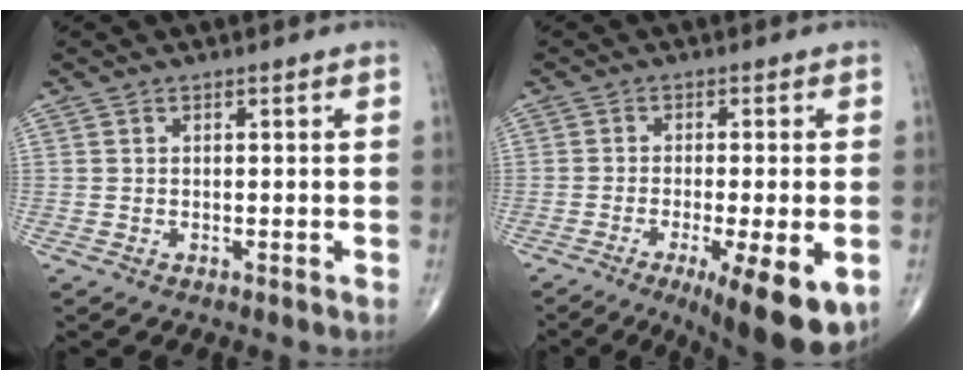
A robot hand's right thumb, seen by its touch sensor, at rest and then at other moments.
{"total": 13.3, "force": [-5.5, 3.3, 11.7], "torque": [-0.146, -0.014, -0.074]}